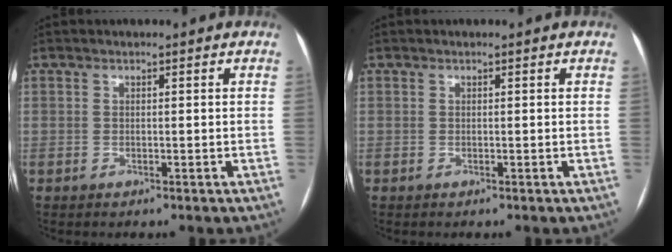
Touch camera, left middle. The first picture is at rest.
{"total": 0.0}